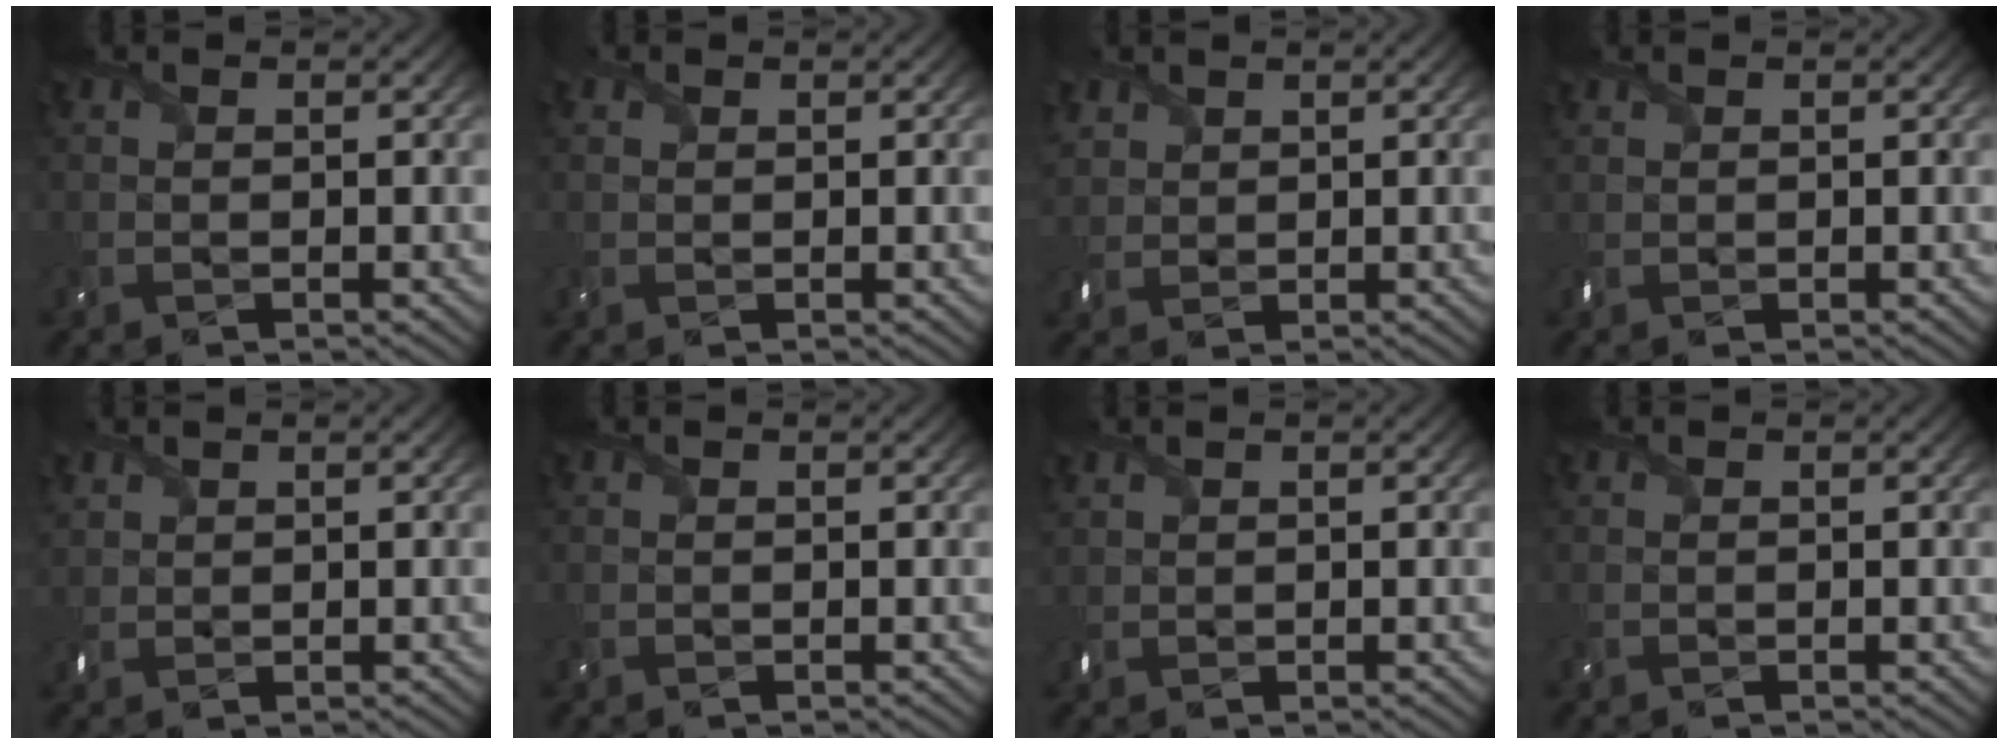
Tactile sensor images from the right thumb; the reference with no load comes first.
{"total": 0.9, "force": [0.6, 0.5, 0.2], "torque": [-0.007, 0.002, 0.014]}
{"total": 2.9, "force": [1.6, 2.3, 0.6], "torque": [-0.029, 0.002, 0.036]}
{"total": 0.8, "force": [0.7, 0.3, 0.3], "torque": [-0.015, 0.005, 0.018]}
{"total": 1.9, "force": [1.3, 1.3, 0.3], "torque": [-0.013, 0.003, 0.029]}
{"total": 0.0}
{"total": 1.2, "force": [1.0, 0.6, 0.3], "torque": [-0.016, 0.006, 0.025]}
{"total": 0.0}